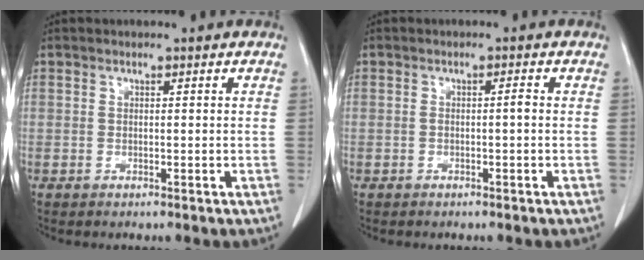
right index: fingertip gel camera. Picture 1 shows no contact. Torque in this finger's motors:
{"motor_torque": [0.08, 0.15, 0.02, 0.00]}